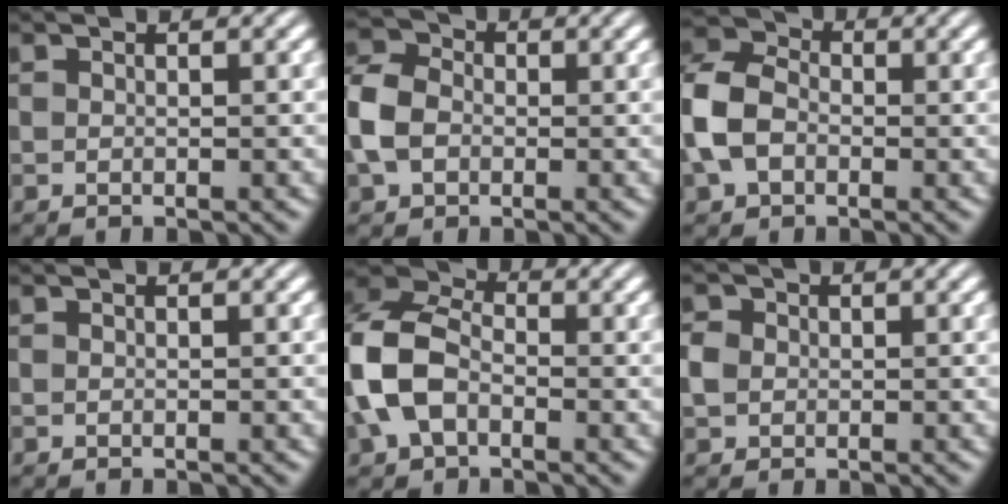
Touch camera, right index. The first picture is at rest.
{"total": 4.4, "force": [0.2, 3.6, 2.4], "torque": [-0.054, 0.006, -0.001]}
{"total": 6.5, "force": [0.4, 5.3, 3.7], "torque": [-0.081, 0.005, -0.001]}
{"total": 0.0}
{"total": 9.0, "force": [0.5, 7.3, 5.1], "torque": [-0.115, 0.006, -0.004]}
{"total": 0.7, "force": [0.2, 0.6, 0.4], "torque": [-0.008, 0.000, 0.009]}